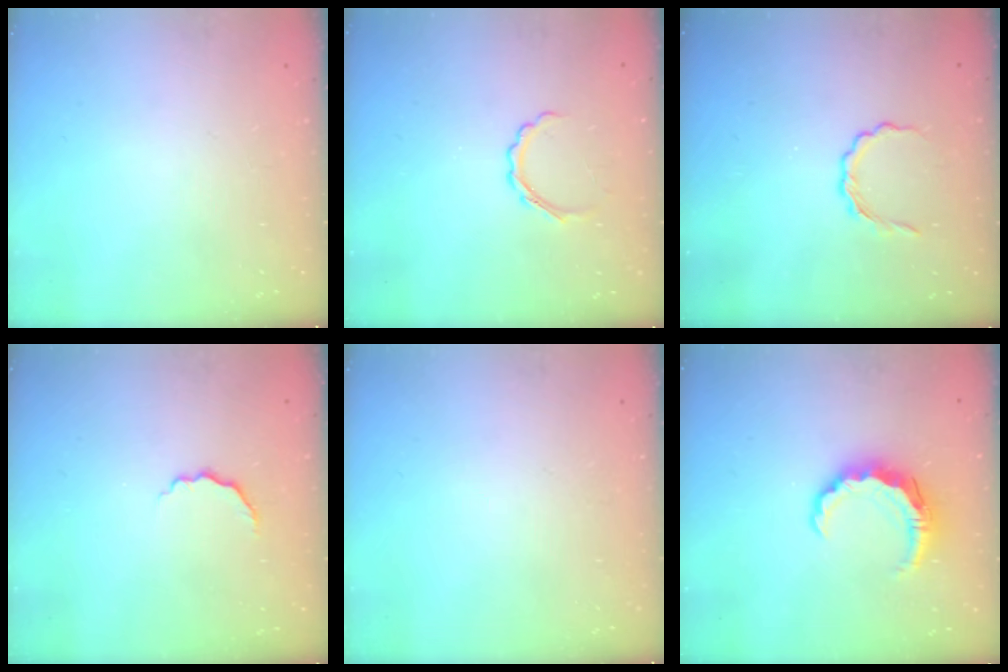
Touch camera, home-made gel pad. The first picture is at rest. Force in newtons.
{"total": 3.8, "press": 3.6, "slide": 0.9}
{"total": 3.9, "press": 3.7, "slide": 1.2}
{"total": 5.0, "press": 4.9, "slide": 0.6}
{"total": 0.0}
{"total": 7.9, "press": 7.8, "slide": 1.3}